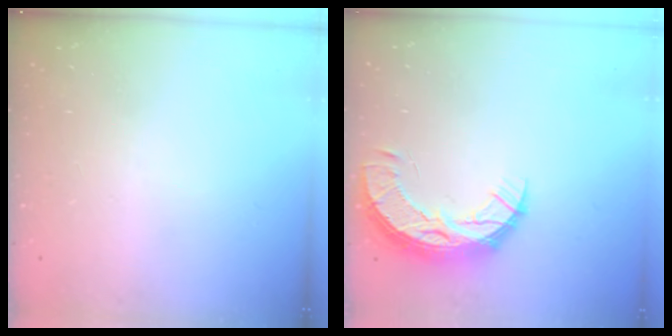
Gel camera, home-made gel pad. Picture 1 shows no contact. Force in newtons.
{"total": 11.8, "press": 11.8, "slide": 1.0}